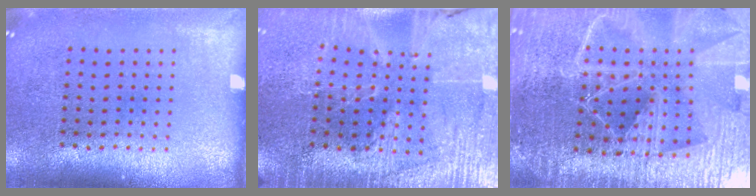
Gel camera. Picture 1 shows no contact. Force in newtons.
{"total": 3.4, "press": 3.3, "slide": 0.7}
{"total": 6.4, "press": 5.6, "slide": 3.3}